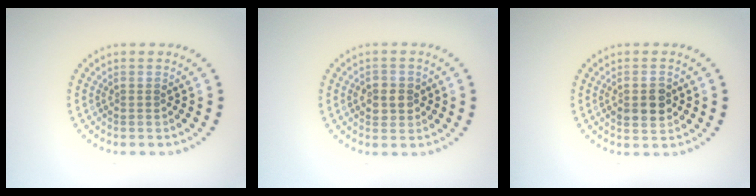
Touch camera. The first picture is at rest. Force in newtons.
{"total": 2.2, "press": 2.2, "slide": 0.3}
{"total": 3.0, "press": 3.0, "slide": 0.3}